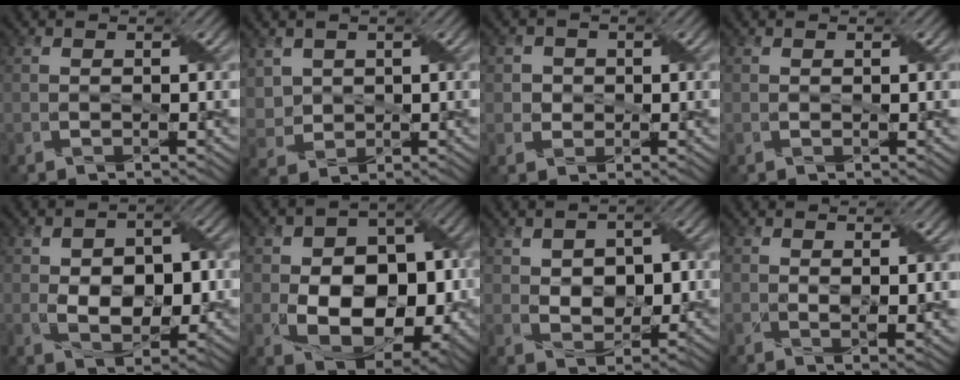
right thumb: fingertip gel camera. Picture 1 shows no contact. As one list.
[{"total": 3.8, "force": [1.8, 3.0, 1.4], "torque": [-0.053, -0.004, 0.039]}, {"total": 3.4, "force": [0.8, 3.2, 0.8], "torque": [-0.027, -0.001, 0.010]}, {"total": 0.0}, {"total": 8.6, "force": [-0.3, 5.4, 6.7], "torque": [-0.111, -0.003, 0.000]}, {"total": 13.6, "force": [-2.3, 9.2, 9.7], "torque": [-0.153, -0.017, -0.034]}, {"total": 6.1, "force": [0.8, 3.9, 4.6], "torque": [-0.078, 0.001, 0.015]}, {"total": 3.0, "force": [1.1, 0.8, 2.6], "torque": [-0.052, -0.006, 0.024]}]